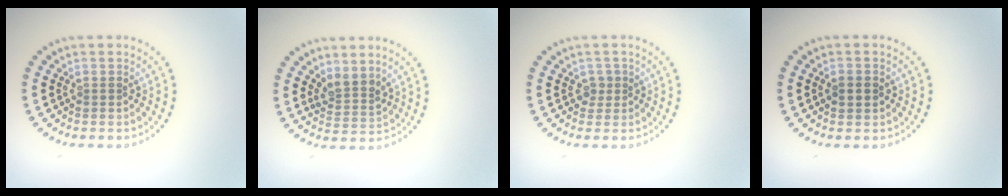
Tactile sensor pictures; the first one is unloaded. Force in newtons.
{"total": 2.5, "press": 1.9, "slide": 1.6}
{"total": 1.1, "press": 0.9, "slide": 0.6}
{"total": 1.9, "press": 1.9, "slide": 0.1}